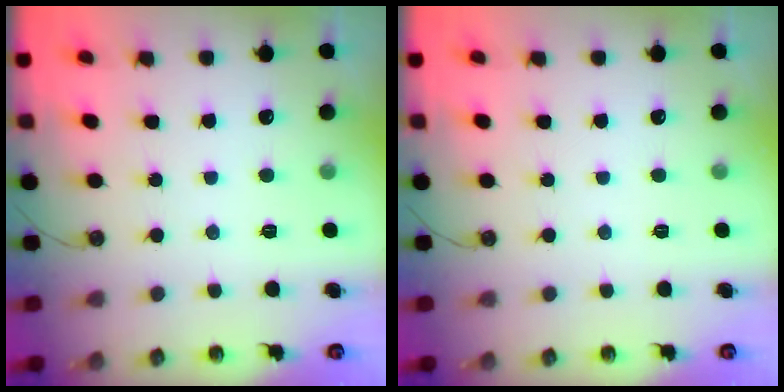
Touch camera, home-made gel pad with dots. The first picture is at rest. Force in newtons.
{"total": 0.0}